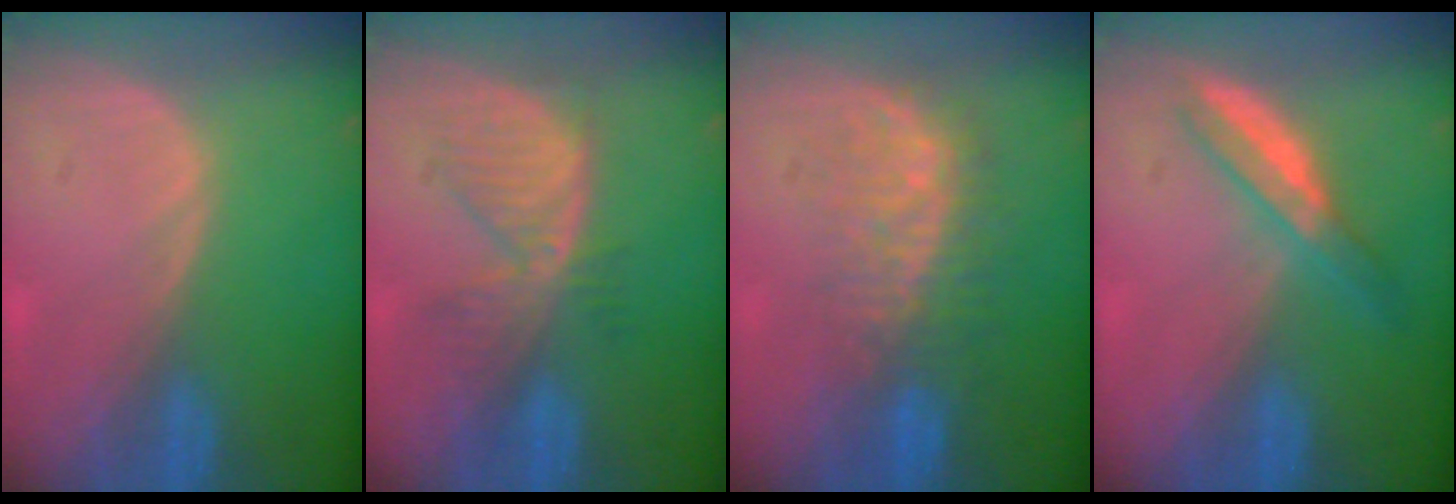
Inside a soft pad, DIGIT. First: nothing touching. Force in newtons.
{"total": 6.5, "press": 6.2, "slide": 2.1}
{"total": 7.9, "press": 7.8, "slide": 1.1}
{"total": 5.3, "press": 4.6, "slide": 2.6}